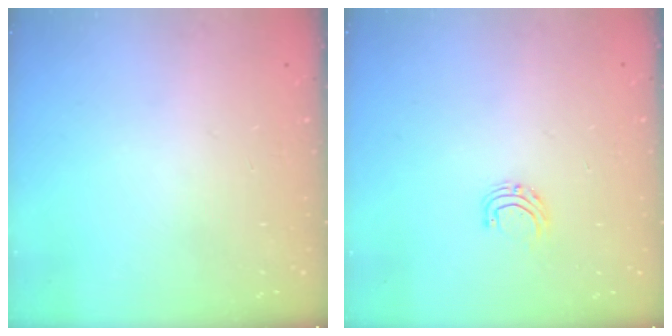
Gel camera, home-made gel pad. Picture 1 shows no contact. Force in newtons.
{"total": 4.5, "press": 4.5, "slide": 0.4}